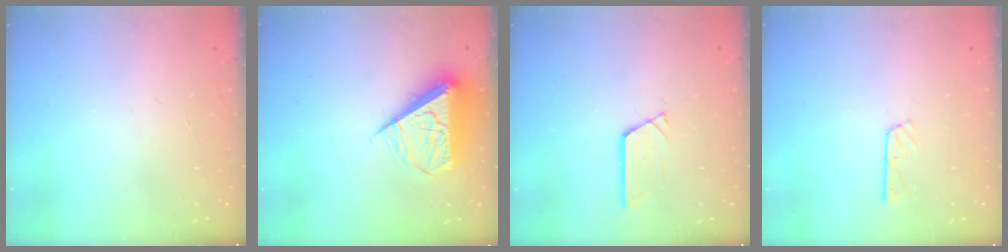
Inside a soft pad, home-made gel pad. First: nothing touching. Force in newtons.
{"total": 8.5, "press": 8.4, "slide": 1.3}
{"total": 2.9, "press": 2.9, "slide": 0.3}
{"total": 4.3, "press": 4.3, "slide": 0.5}